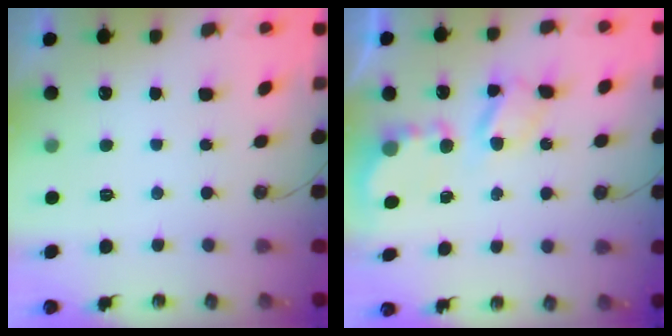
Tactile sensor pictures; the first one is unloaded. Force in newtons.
{"total": 5.6, "press": 5.6, "slide": 0.3}